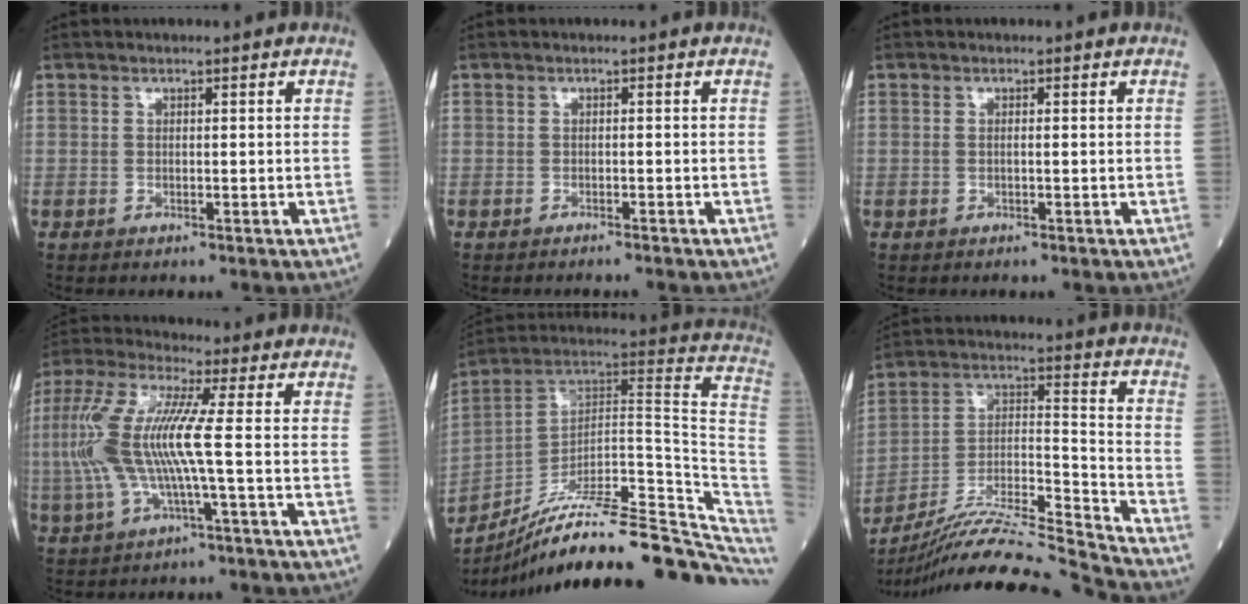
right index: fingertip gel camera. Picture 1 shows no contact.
{"total": 1.7, "force": [-1.6, -0.1, 0.3], "torque": [-0.004, 0.000, -0.021]}
{"total": 0.5, "force": [0.0, 0.0, 0.5], "torque": [-0.014, 0.000, -0.001]}
{"total": 12.8, "force": [-0.5, 1.3, 12.7], "torque": [-0.293, 0.018, -0.017]}
{"total": 27.5, "force": [-21.1, 4.8, 17.0], "torque": [-0.156, 0.038, -0.315]}
{"total": 20.9, "force": [-19.7, -2.2, 6.6], "torque": [-0.138, -0.002, -0.335]}